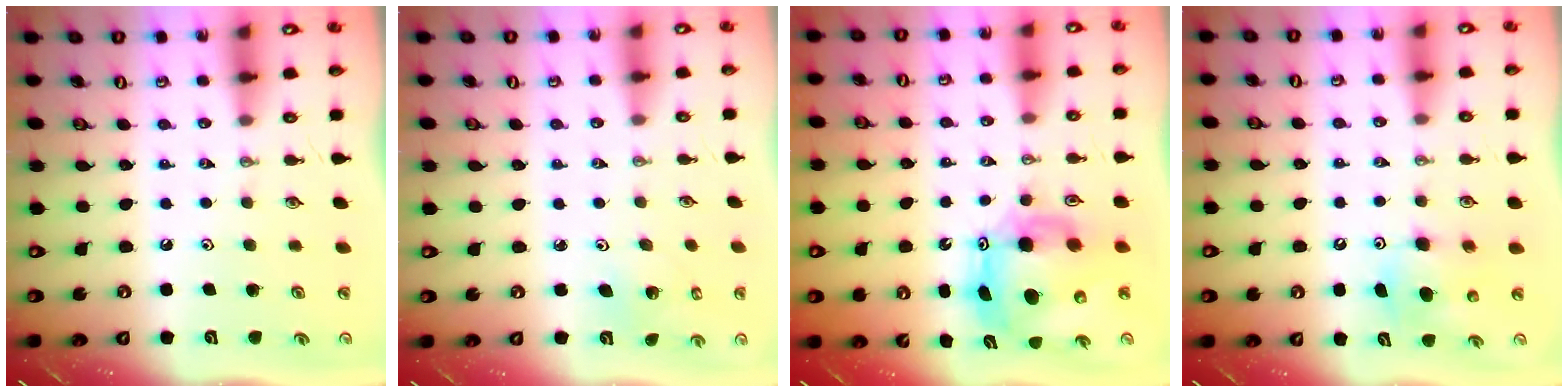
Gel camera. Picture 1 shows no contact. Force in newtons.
{"total": 2.3, "press": 2.3, "slide": 0.2}
{"total": 11.3, "press": 11.2, "slide": 1.1}
{"total": 7.0, "press": 6.9, "slide": 1.4}